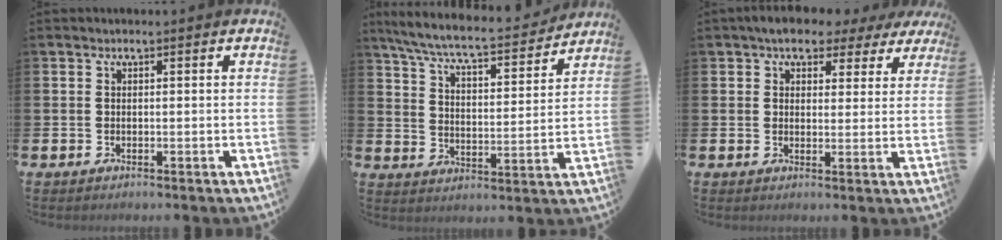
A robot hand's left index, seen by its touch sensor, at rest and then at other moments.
{"total": 7.4, "force": [6.7, 0.8, 2.9], "torque": [-0.089, -0.048, 0.112]}
{"total": 5.5, "force": [4.5, 2.8, 1.5], "torque": [-0.030, -0.016, 0.078]}